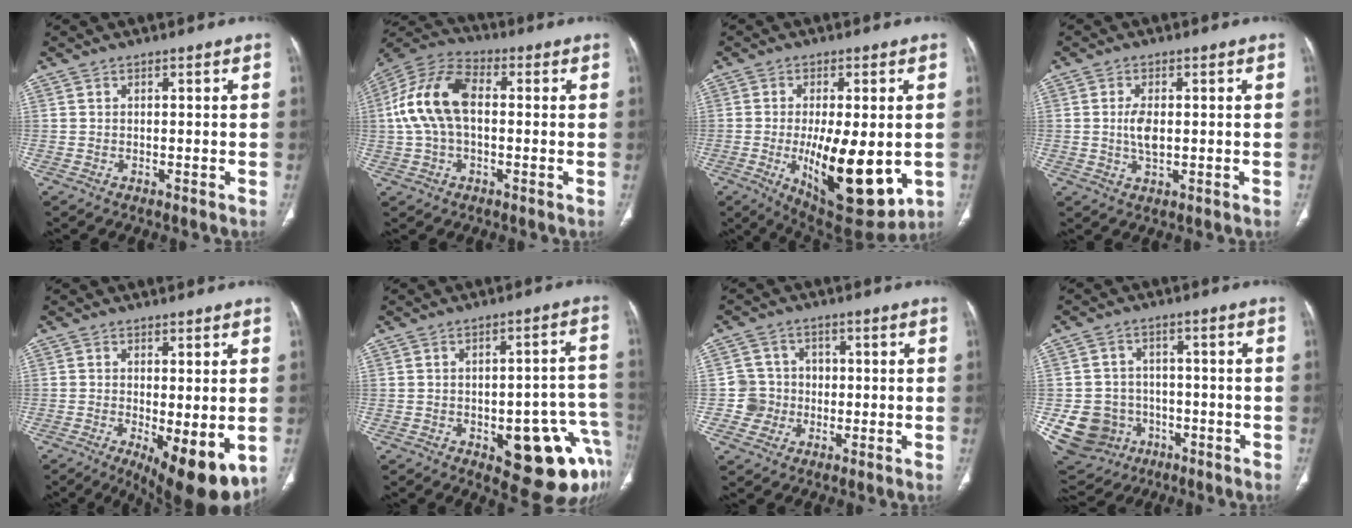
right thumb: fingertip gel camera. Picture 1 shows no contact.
{"total": 14.0, "force": [0.8, 8.3, 11.2], "torque": [-0.229, 0.035, 0.005]}
{"total": 17.9, "force": [-3.1, 6.9, 16.2], "torque": [-0.246, -0.028, -0.026]}
{"total": 4.0, "force": [0.1, 2.0, 3.5], "torque": [-0.069, -0.003, 0.003]}
{"total": 11.6, "force": [-3.2, 4.0, 10.4], "torque": [-0.144, -0.026, -0.035]}
{"total": 17.2, "force": [-6.6, 7.3, 14.1], "torque": [-0.107, 0.041, -0.064]}
{"total": 5.6, "force": [-0.8, 5.6, 0.1], "torque": [0.037, 0.017, -0.021]}
{"total": 12.8, "force": [-3.7, 11.4, 4.3], "torque": [-0.088, 0.025, -0.041]}